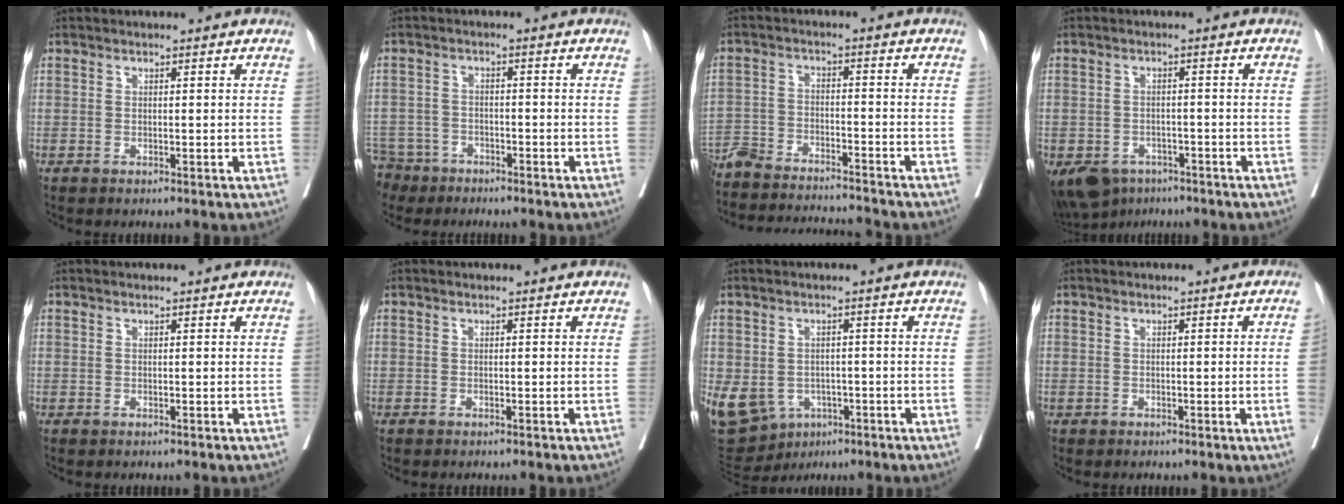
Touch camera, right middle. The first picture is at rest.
{"total": 8.0, "force": [-6.4, 4.8, 1.0], "torque": [-0.037, -0.005, -0.116]}
{"total": 17.1, "force": [-16.3, 1.4, 5.1], "torque": [-0.097, -0.009, -0.244]}
{"total": 9.0, "force": [-6.0, 6.0, 2.9], "torque": [-0.065, -0.010, -0.084]}
{"total": 0.0}
{"total": 0.0}
{"total": 19.2, "force": [-7.1, 15.7, 8.3], "torque": [-0.253, -0.005, -0.090]}
{"total": 1.8, "force": [-0.3, 0.0, 1.7], "torque": [-0.026, 0.005, -0.003]}